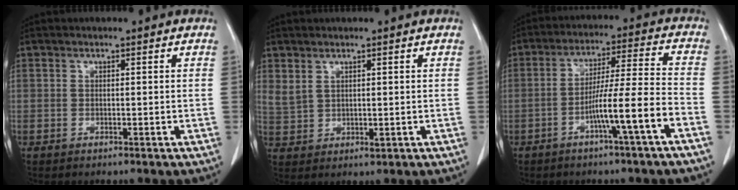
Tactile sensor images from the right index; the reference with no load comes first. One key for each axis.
{"total": 3.0, "fx": 1.7, "fy": 1.5, "fz": 2.0, "tx": -0.045, "ty": -0.006, "tz": 0.044}
{"total": 10.0, "fx": -4.6, "fy": -1.1, "fz": 8.8, "tx": -0.152, "ty": 0.012, "tz": -0.078}